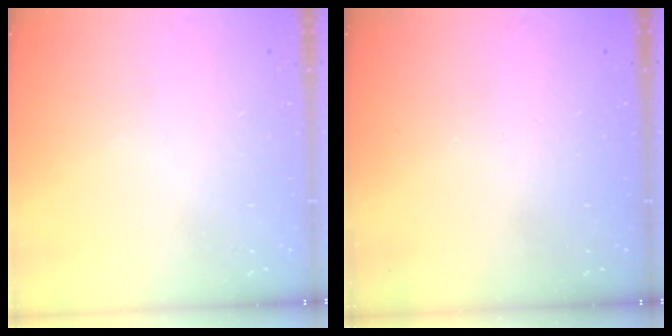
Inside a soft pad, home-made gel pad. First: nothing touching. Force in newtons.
{"total": 0.0}